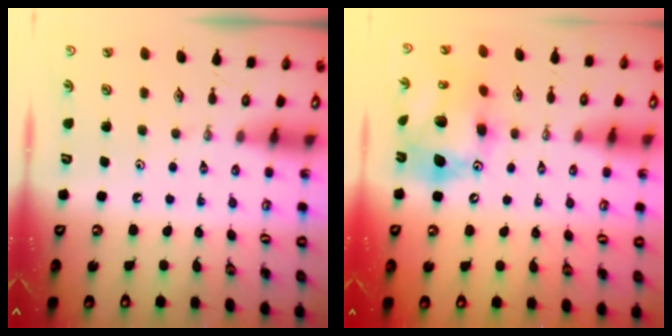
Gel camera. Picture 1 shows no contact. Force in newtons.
{"total": 15.4, "press": 15.4, "slide": 1.4}